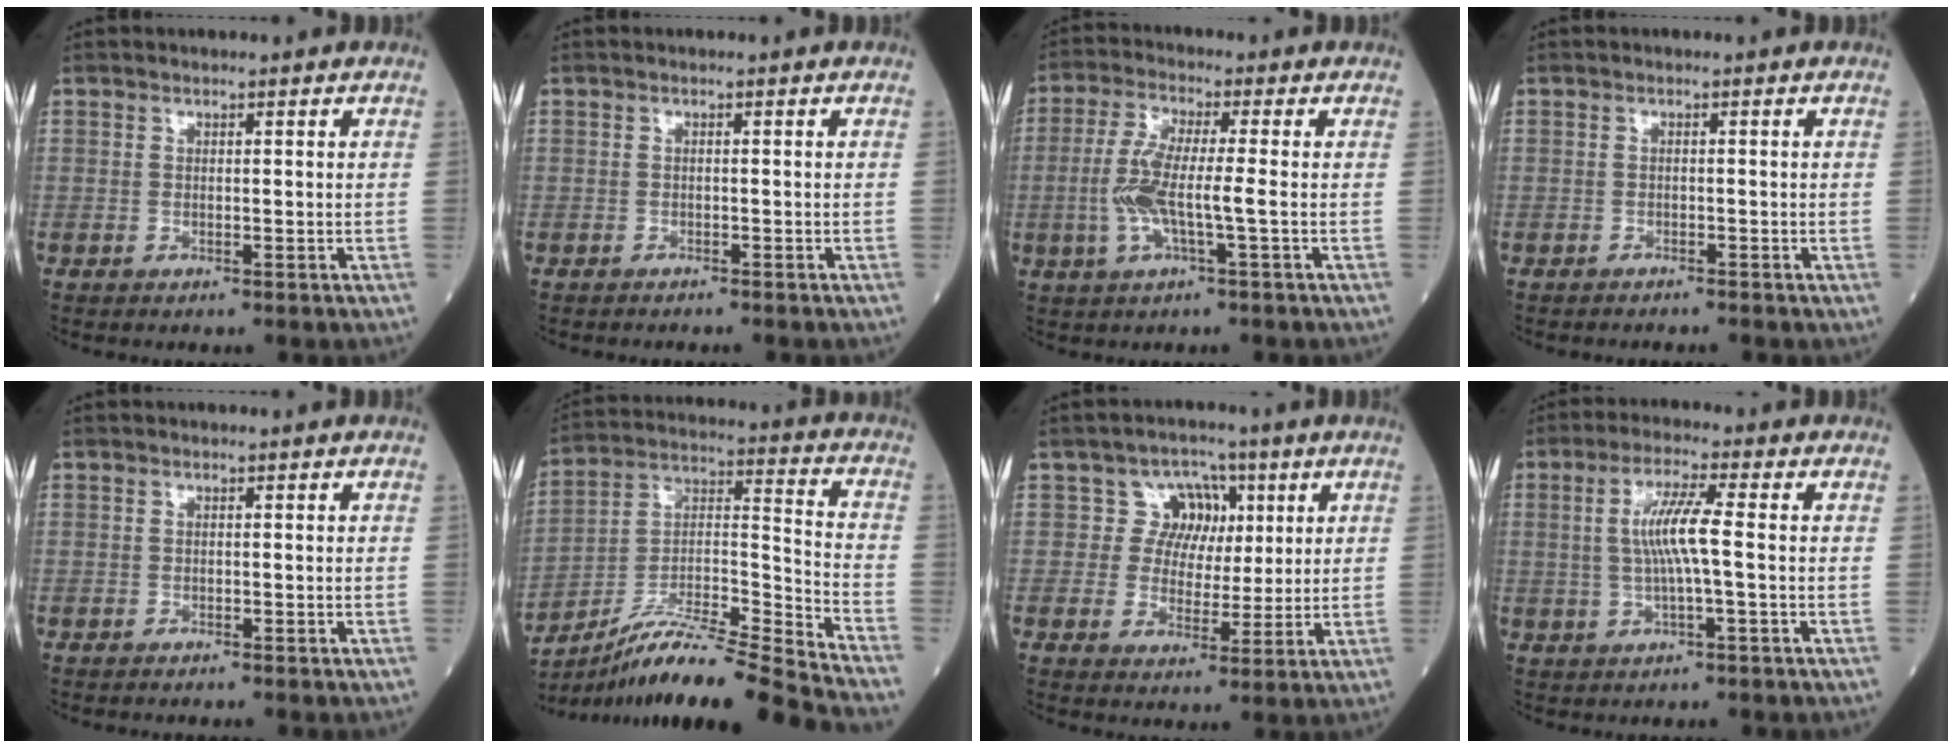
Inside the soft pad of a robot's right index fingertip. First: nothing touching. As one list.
[{"total": 1.4, "force": [-1.4, 0.2, 0.3], "torque": [-0.007, -0.003, -0.018]}, {"total": 7.7, "force": [-1.2, 0.6, 7.5], "torque": [-0.162, 0.003, -0.029]}, {"total": 1.5, "force": [-1.5, 0.3, 0.1], "torque": [-0.002, -0.003, -0.019]}, {"total": 0.8, "force": [-0.8, 0.1, 0.1], "torque": [-0.005, -0.002, -0.013]}, {"total": 20.3, "force": [-17.8, -1.9, 9.5], "torque": [-0.175, 0.002, -0.314]}, {"total": 6.1, "force": [1.8, 5.6, 1.5], "torque": [-0.005, 0.020, 0.026]}, {"total": 6.4, "force": [0.2, 0.0, 6.4], "torque": [-0.127, 0.006, 0.004]}]